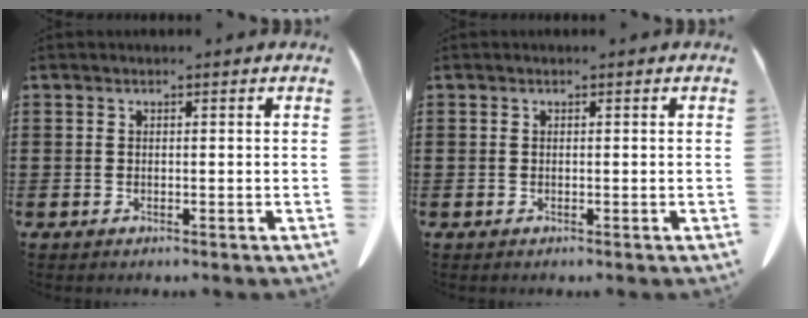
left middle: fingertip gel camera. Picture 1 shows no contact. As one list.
[{"total": 0.0}]